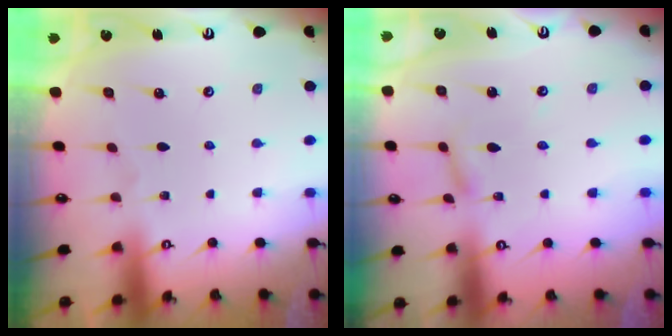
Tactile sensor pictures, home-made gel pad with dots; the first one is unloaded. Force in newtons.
{"total": 2.2, "press": 2.2, "slide": 0.3}